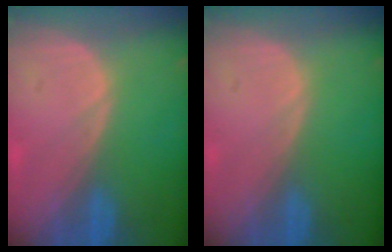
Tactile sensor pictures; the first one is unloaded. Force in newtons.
{"total": 0.0}